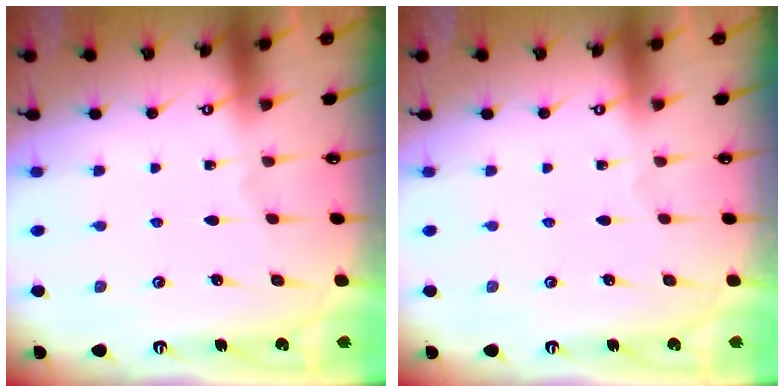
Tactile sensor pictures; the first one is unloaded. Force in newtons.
{"total": 0.0}